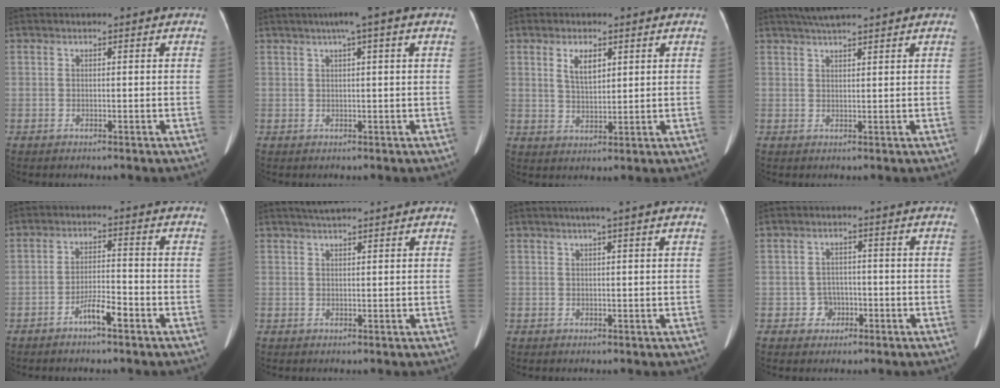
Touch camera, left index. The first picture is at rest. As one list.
[{"total": 5.2, "force": [2.9, -0.2, 4.4], "torque": [-0.069, 0.025, 0.041]}, {"total": 3.8, "force": [1.7, 1.7, 2.9], "torque": [-0.061, 0.001, 0.037]}, {"total": 5.8, "force": [5.0, -0.1, 2.9], "torque": [-0.050, 0.028, 0.084]}, {"total": 4.0, "force": [-2.7, 0.5, 2.9], "torque": [-0.053, 0.003, -0.051]}, {"total": 3.0, "force": [2.7, -0.1, 1.4], "torque": [-0.021, 0.020, 0.049]}, {"total": 2.6, "force": [1.6, -0.5, 1.9], "torque": [-0.035, 0.011, 0.027]}, {"total": 2.8, "force": [-1.1, 2.5, 0.5], "torque": [-0.003, 0.010, -0.017]}]